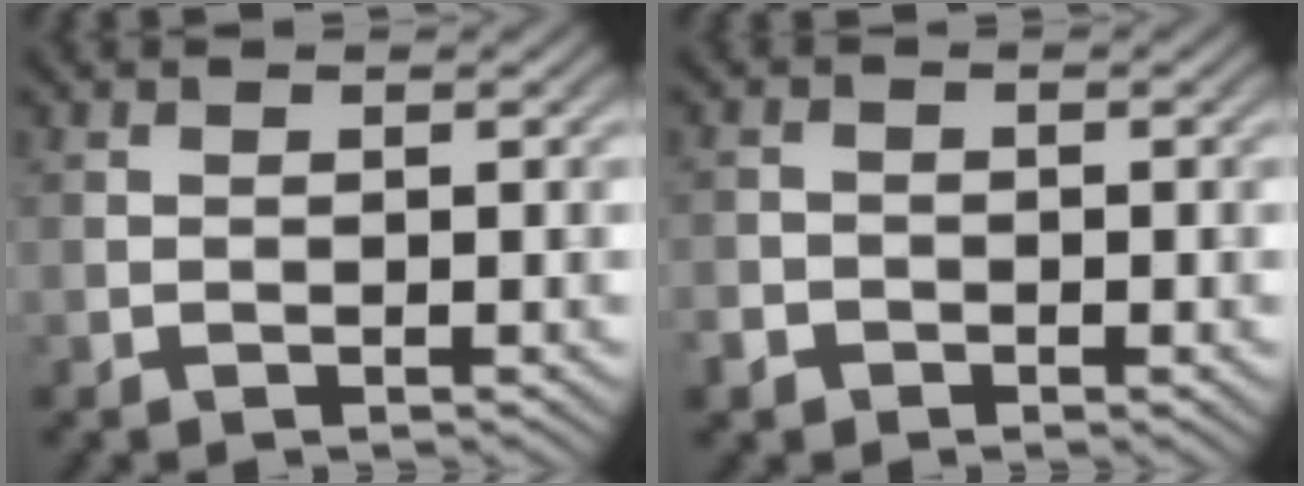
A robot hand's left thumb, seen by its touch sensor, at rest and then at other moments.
{"total": 2.2, "force": [-1.2, 1.8, 0.4], "torque": [-0.014, -0.005, -0.023]}